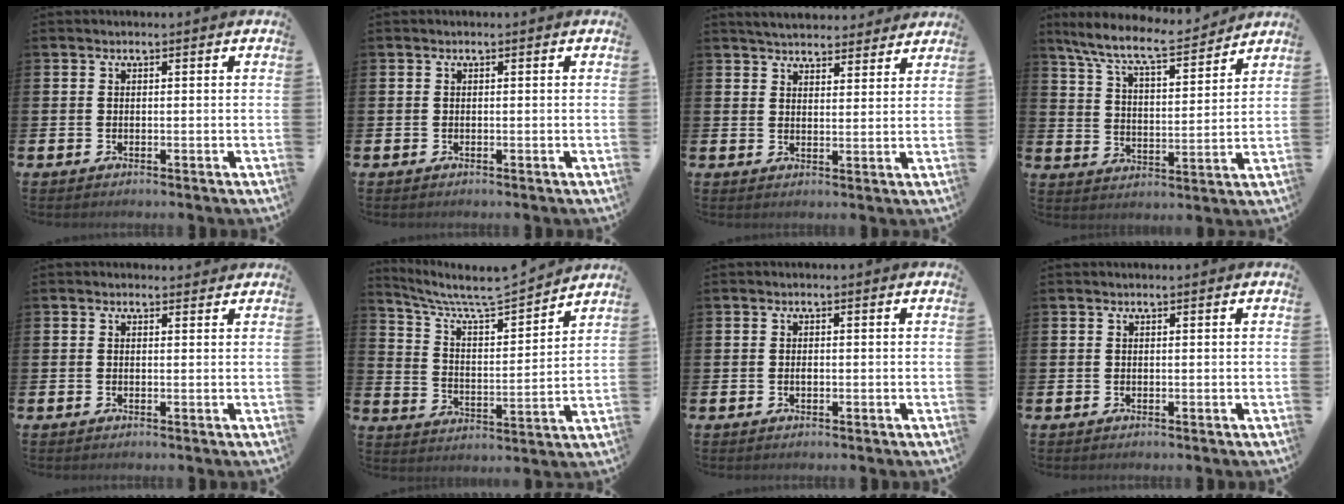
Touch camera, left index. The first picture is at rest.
{"total": 0.0}
{"total": 4.5, "force": [4.5, 0.7, 0.3], "torque": [-0.019, -0.024, 0.080]}
{"total": 9.1, "force": [8.2, 1.2, 3.5], "torque": [-0.107, -0.049, 0.145]}
{"total": 0.8, "force": [0.7, 0.2, 0.1], "torque": [0.005, 0.000, 0.012]}
{"total": 8.0, "force": [7.3, 1.2, 2.9], "torque": [-0.093, -0.058, 0.124]}
{"total": 0.5, "force": [-0.2, 0.2, 0.5], "torque": [-0.009, -0.001, -0.004]}
{"total": 0.0}